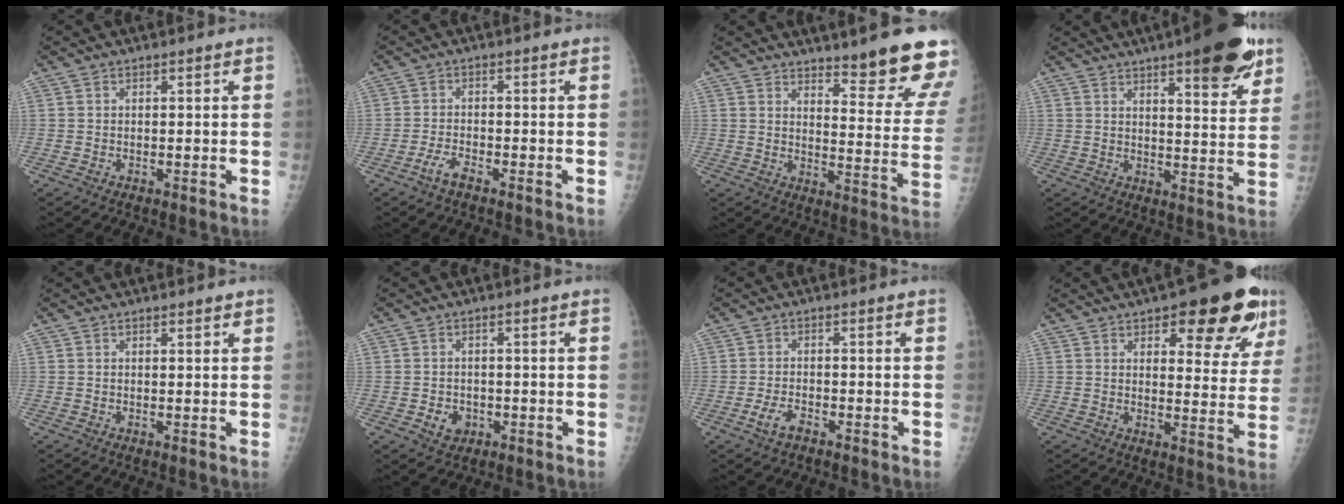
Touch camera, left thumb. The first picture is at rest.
{"total": 2.7, "force": [-1.9, 0.7, 1.8], "torque": [-0.045, 0.009, -0.039]}
{"total": 16.4, "force": [13.3, 2.8, 9.2], "torque": [-0.087, -0.112, 0.167]}
{"total": 14.9, "force": [9.3, 3.8, 11.1], "torque": [-0.121, -0.044, 0.129]}
{"total": 0.9, "force": [0.8, 0.2, 0.5], "torque": [-0.007, -0.005, 0.012]}
{"total": 3.2, "force": [-0.9, 2.7, 1.5], "torque": [-0.013, 0.003, -0.006]}
{"total": 3.1, "force": [-1.8, 1.4, 2.2], "torque": [-0.048, 0.009, -0.033]}
{"total": 16.8, "force": [9.3, 6.4, 12.5], "torque": [-0.109, -0.036, 0.118]}